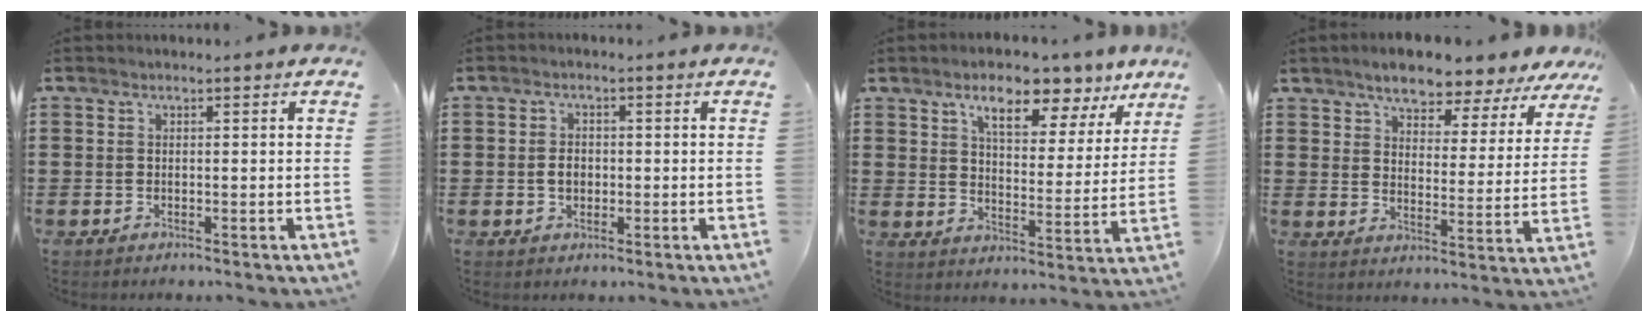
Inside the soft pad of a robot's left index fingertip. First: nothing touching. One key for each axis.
{"total": 2.5, "fx": -0.3, "fy": 1.8, "fz": 1.7, "tx": -0.036, "ty": 0.005, "tz": -0.007}
{"total": 8.5, "fx": 6.7, "fy": 2.6, "fz": 4.5, "tx": -0.076, "ty": -0.033, "tz": 0.109}
{"total": 6.4, "fx": 6.0, "fy": 1.1, "fz": 2.1, "tx": -0.061, "ty": -0.030, "tz": 0.102}